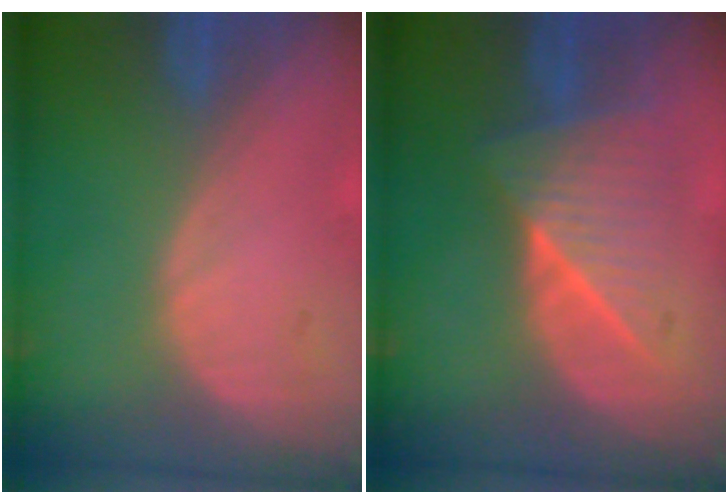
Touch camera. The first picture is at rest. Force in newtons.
{"total": 6.6, "press": 6.6, "slide": 0.6}